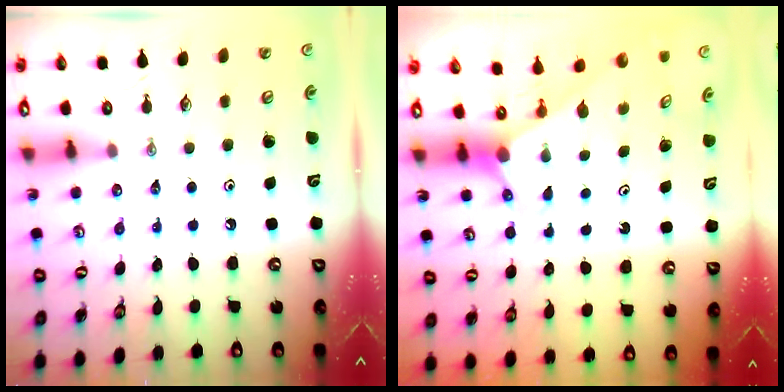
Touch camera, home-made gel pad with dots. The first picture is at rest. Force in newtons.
{"total": 2.9, "press": 2.9, "slide": 0.0}